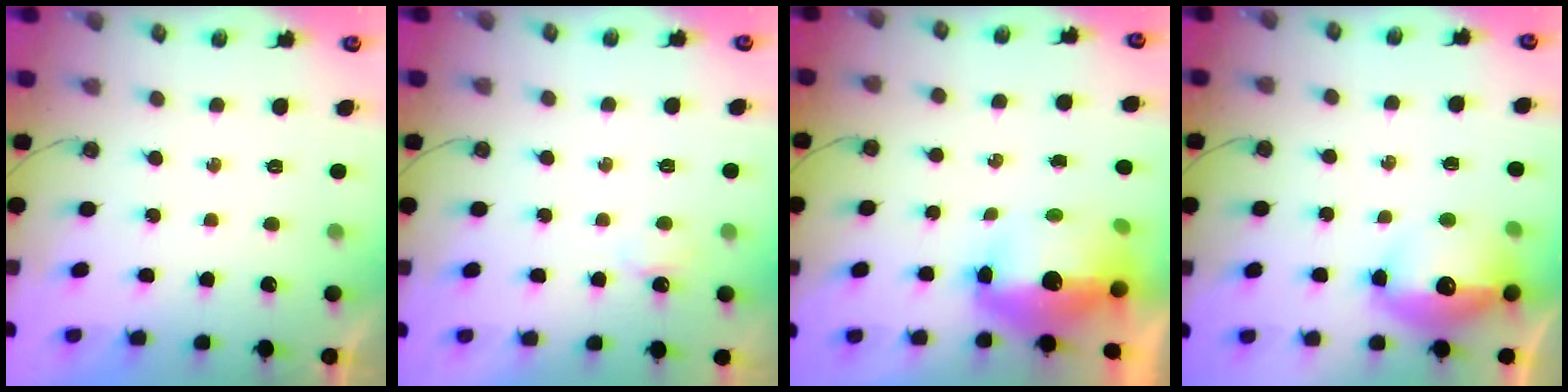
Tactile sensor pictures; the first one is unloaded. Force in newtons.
{"total": 2.7, "press": 2.6, "slide": 0.5}
{"total": 13.5, "press": 13.4, "slide": 1.6}
{"total": 14.4, "press": 14.3, "slide": 1.5}